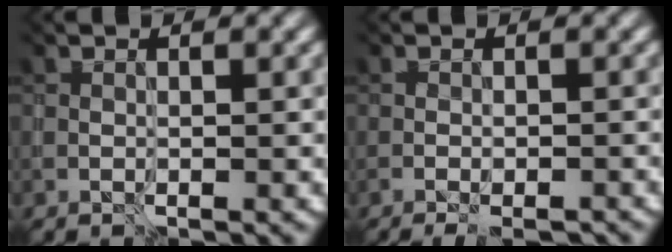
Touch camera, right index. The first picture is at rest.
{"total": 2.7, "force": [-1.9, 1.0, 1.7], "torque": [-0.020, -0.001, -0.015]}